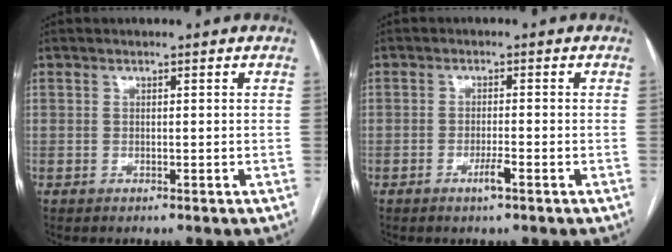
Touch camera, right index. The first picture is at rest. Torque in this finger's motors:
{"motor_torque": [0.67, -0.16, 0.34, 0.09]}